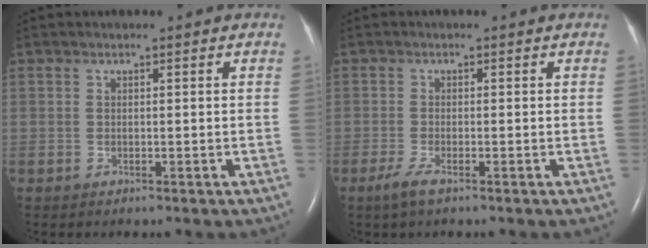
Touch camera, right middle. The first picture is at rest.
{"total": 2.3, "force": [-1.5, 0.3, 1.8], "torque": [-0.047, -0.007, -0.034]}